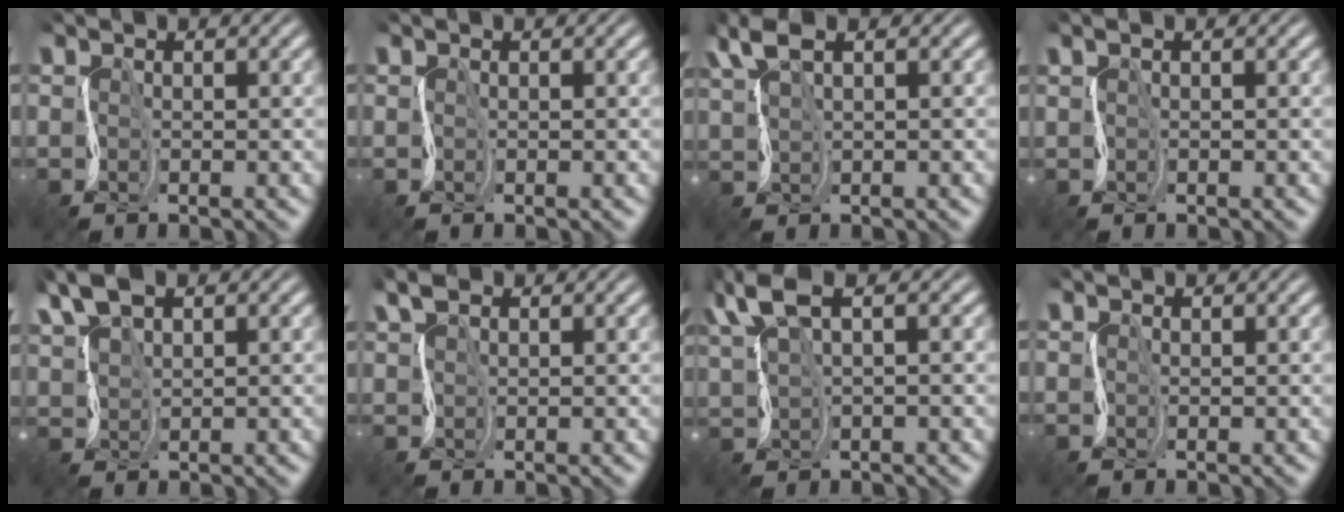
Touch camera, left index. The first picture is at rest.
{"total": 0.0}
{"total": 3.5, "force": [2.1, 1.2, 2.5], "torque": [-0.063, 0.013, 0.042]}
{"total": 0.9, "force": [0.7, 0.3, 0.6], "torque": [-0.012, 0.000, 0.013]}
{"total": 3.6, "force": [2.7, 1.5, 1.8], "torque": [-0.046, 0.014, 0.052]}
{"total": 2.0, "force": [1.3, 1.1, 0.9], "torque": [-0.025, 0.004, 0.025]}
{"total": 4.7, "force": [2.6, 1.6, 3.6], "torque": [-0.093, 0.014, 0.051]}
{"total": 0.0}